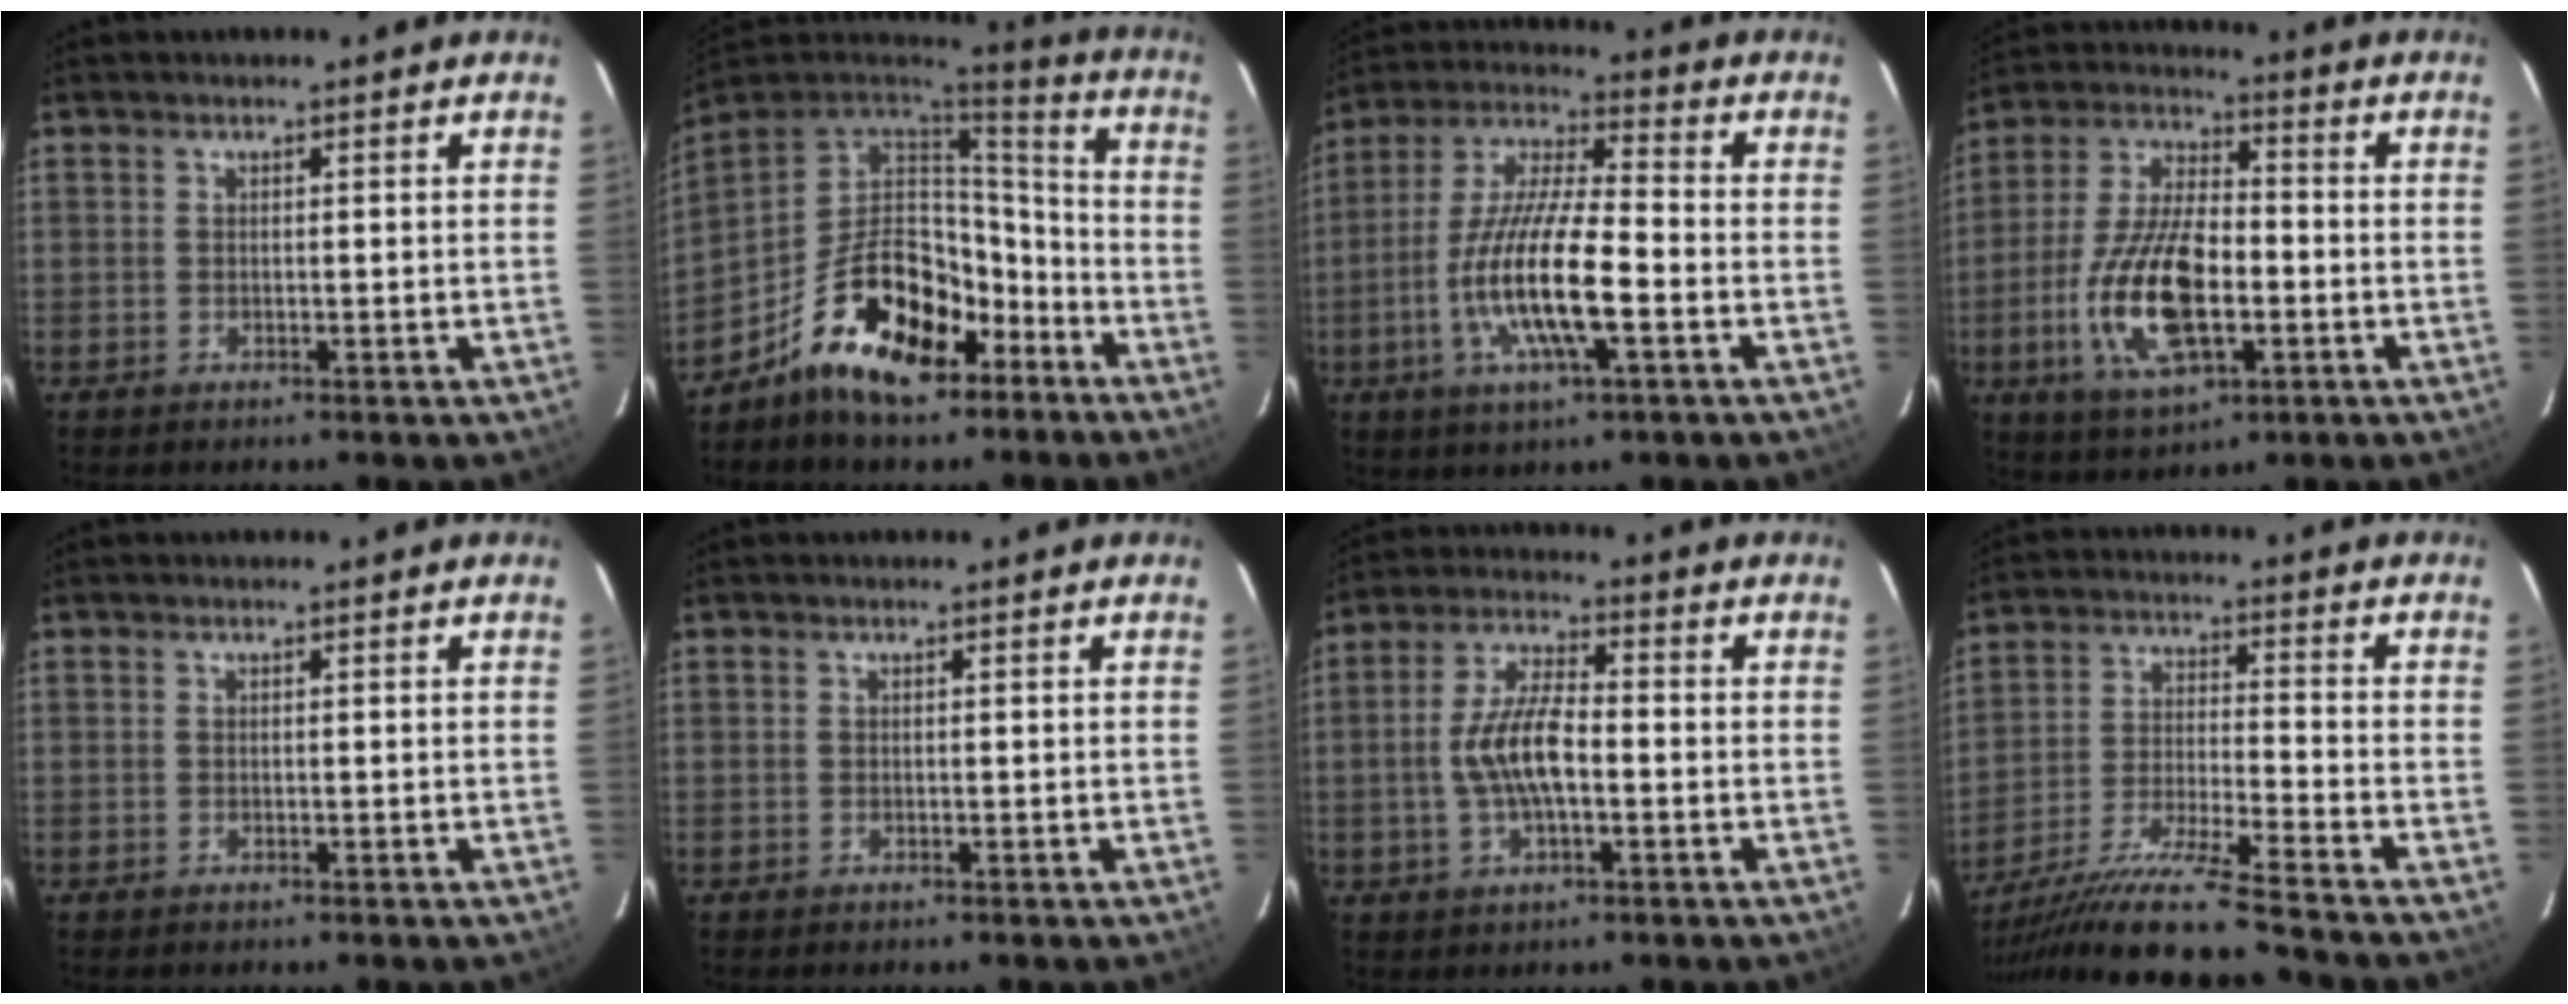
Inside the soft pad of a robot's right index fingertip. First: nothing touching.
{"total": 18.6, "force": [-10.4, 9.8, 11.9], "torque": [-0.225, 0.027, -0.163]}
{"total": 15.2, "force": [-4.6, 3.2, 14.1], "torque": [-0.284, -0.010, -0.091]}
{"total": 16.9, "force": [-4.4, 7.3, 14.6], "torque": [-0.308, -0.007, -0.080]}
{"total": 0.0}
{"total": 0.0}
{"total": 9.2, "force": [-1.6, 3.4, 8.4], "torque": [-0.169, 0.009, -0.030]}
{"total": 16.3, "force": [-13.9, -1.6, 8.4], "torque": [-0.167, -0.034, -0.250]}